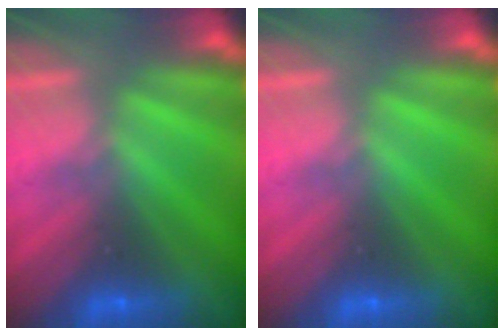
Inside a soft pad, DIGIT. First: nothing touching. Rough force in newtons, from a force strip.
{"total": 0.0}